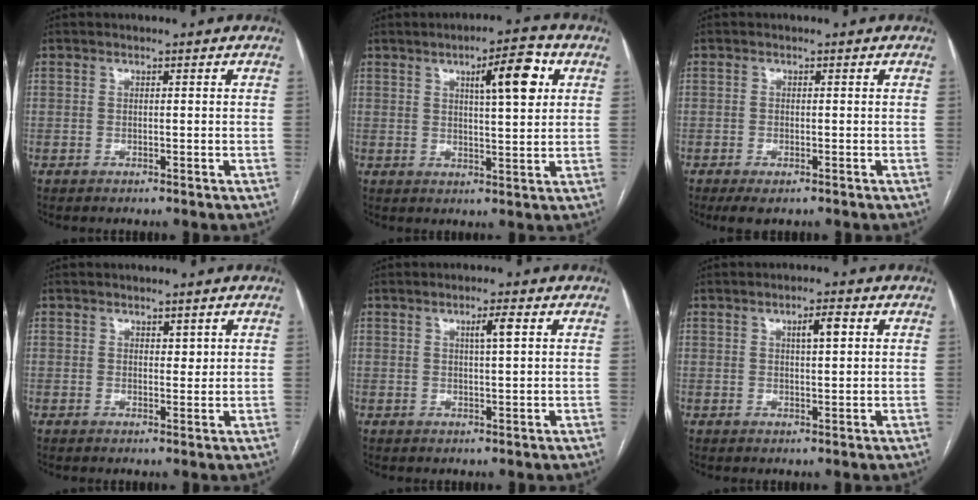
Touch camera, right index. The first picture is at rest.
{"total": 8.4, "force": [3.2, 1.6, 7.6], "torque": [-0.116, 0.009, 0.048]}
{"total": 2.9, "force": [-1.8, 1.0, 2.0], "torque": [-0.034, -0.005, -0.022]}
{"total": 1.4, "force": [0.8, 0.8, 0.9], "torque": [-0.010, -0.003, 0.012]}
{"total": 2.7, "force": [0.9, 0.0, 2.5], "torque": [-0.044, 0.001, 0.015]}
{"total": 3.2, "force": [1.1, 0.6, 2.9], "torque": [-0.047, 0.003, 0.017]}